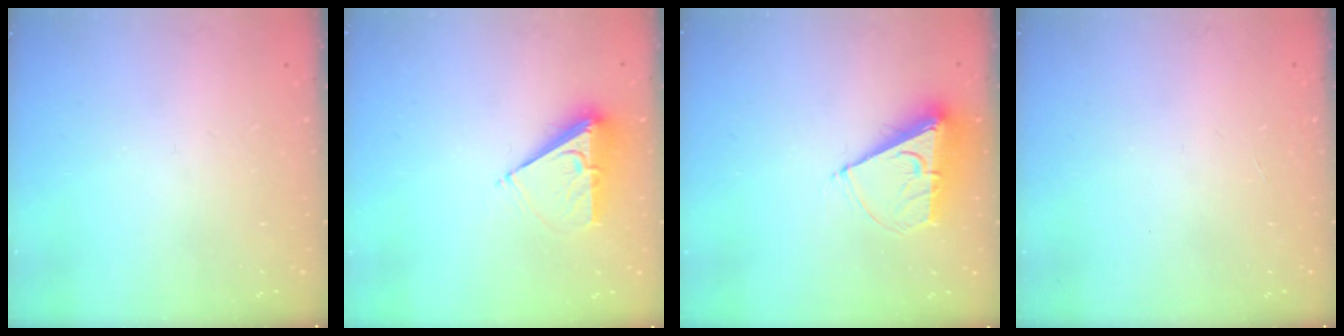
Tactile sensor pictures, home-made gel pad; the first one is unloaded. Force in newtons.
{"total": 7.1, "press": 7.0, "slide": 1.1}
{"total": 8.4, "press": 8.4, "slide": 0.5}
{"total": 0.0}